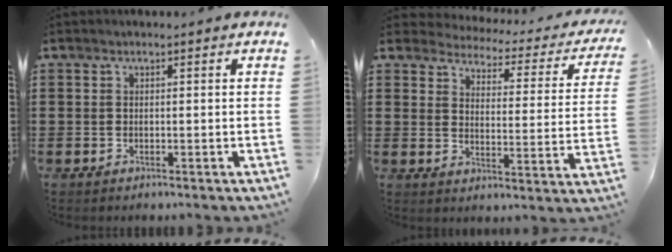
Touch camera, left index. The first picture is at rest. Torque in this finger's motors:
{"motor_torque": [2.14, 0.00, 0.02, -0.07]}